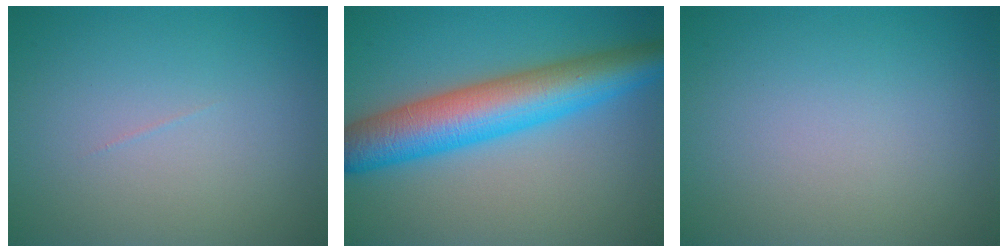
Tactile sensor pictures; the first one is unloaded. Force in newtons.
{"total": 8.7, "press": 8.7, "slide": 0.1}
{"total": 0.0}